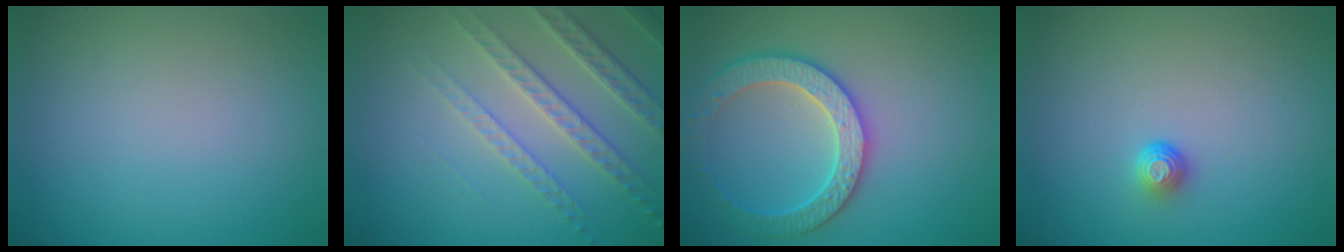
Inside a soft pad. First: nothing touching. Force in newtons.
{"total": 4.4, "press": 3.7, "slide": 2.4}
{"total": 3.9, "press": 3.9, "slide": 0.6}
{"total": 1.3, "press": 1.0, "slide": 0.9}